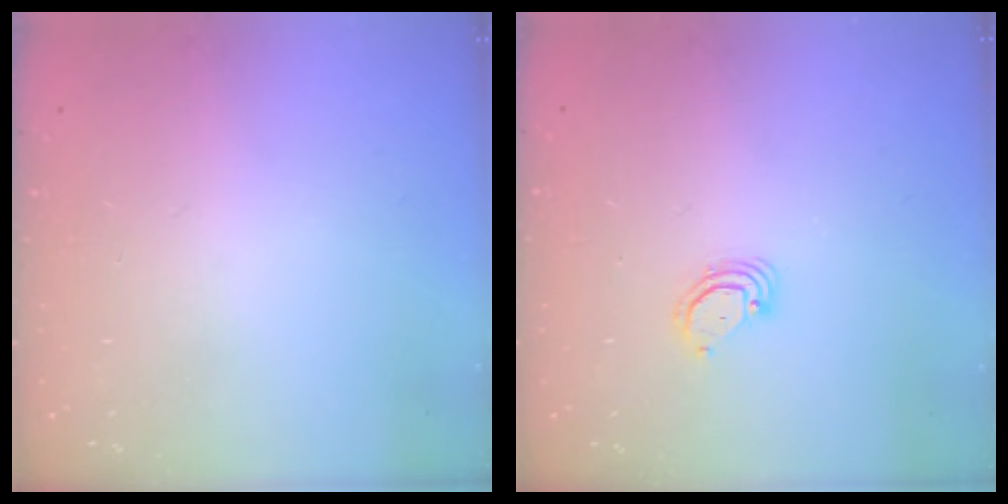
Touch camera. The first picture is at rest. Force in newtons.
{"total": 2.9, "press": 2.9, "slide": 0.3}